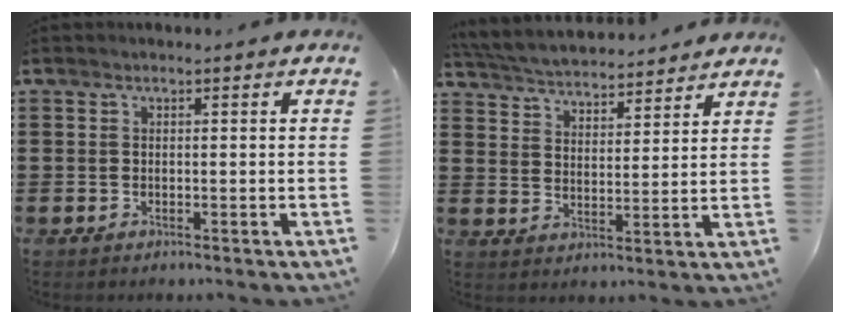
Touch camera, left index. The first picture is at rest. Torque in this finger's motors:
{"motor_torque": [0.23, -0.22, 0.41, 0.21]}